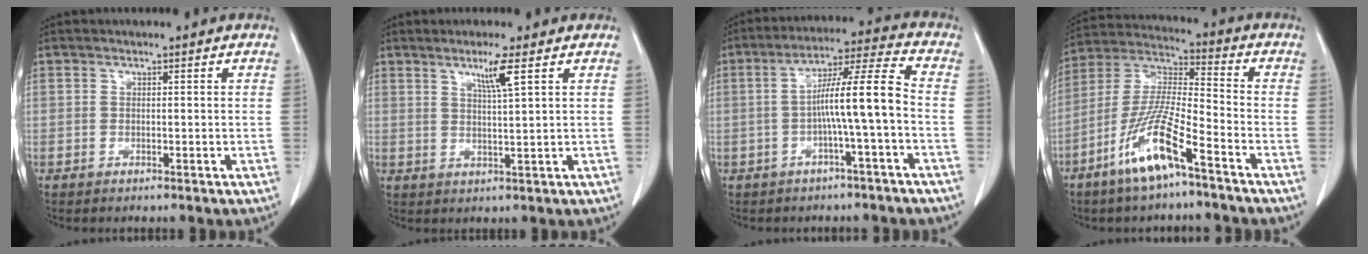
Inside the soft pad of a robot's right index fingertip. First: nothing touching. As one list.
[{"total": 4.2, "force": [2.1, -1.0, 3.5], "torque": [-0.064, -0.007, 0.040]}, {"total": 9.7, "force": [-1.7, -0.9, 9.6], "torque": [-0.162, 0.023, -0.035]}, {"total": 12.6, "force": [-7.2, 1.4, 10.2], "torque": [-0.213, -0.016, -0.146]}]